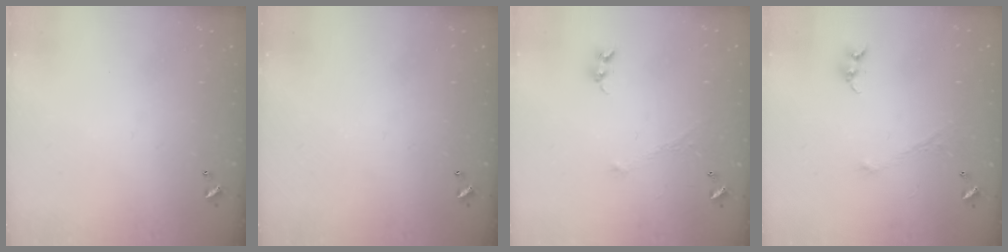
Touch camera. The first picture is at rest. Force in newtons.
{"total": 0.0}
{"total": 1.2, "press": 1.2, "slide": 0.1}
{"total": 1.1, "press": 1.0, "slide": 0.6}